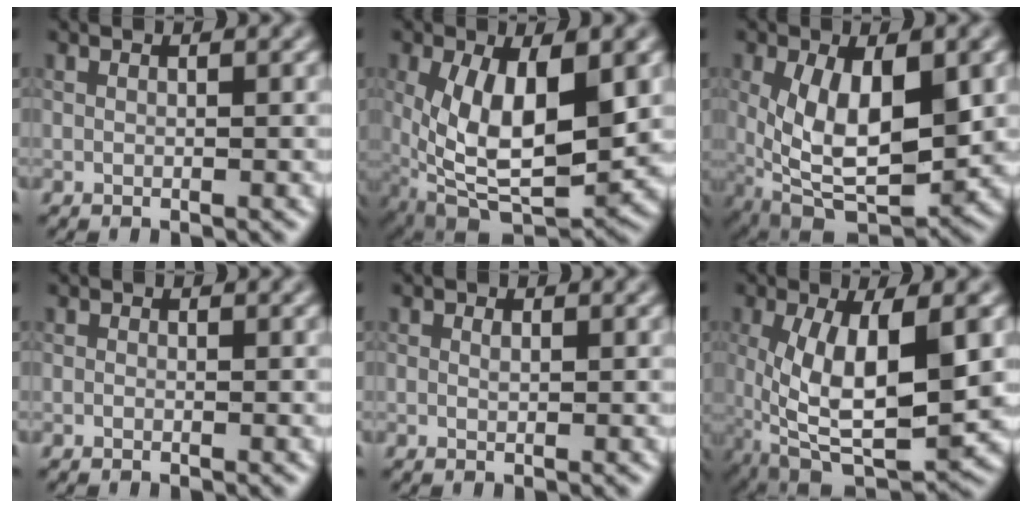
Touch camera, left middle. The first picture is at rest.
{"total": 8.7, "force": [-1.1, 3.4, 7.9], "torque": [-0.163, -0.036, 0.010]}
{"total": 7.9, "force": [-1.5, 3.2, 7.1], "torque": [-0.150, -0.033, 0.003]}
{"total": 0.6, "force": [-0.5, -0.1, -0.3], "torque": [0.004, -0.004, -0.010]}
{"total": 1.6, "force": [-1.2, -0.7, -0.7], "torque": [0.004, -0.019, -0.003]}
{"total": 9.2, "force": [-1.6, 3.2, 8.5], "torque": [-0.176, -0.035, 0.002]}